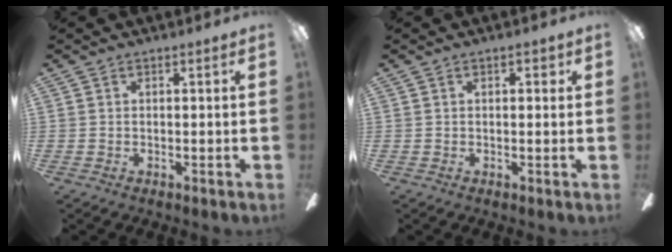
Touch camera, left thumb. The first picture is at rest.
{"total": 1.8, "force": [0.7, 0.8, 1.5], "torque": [-0.016, 0.000, 0.007]}